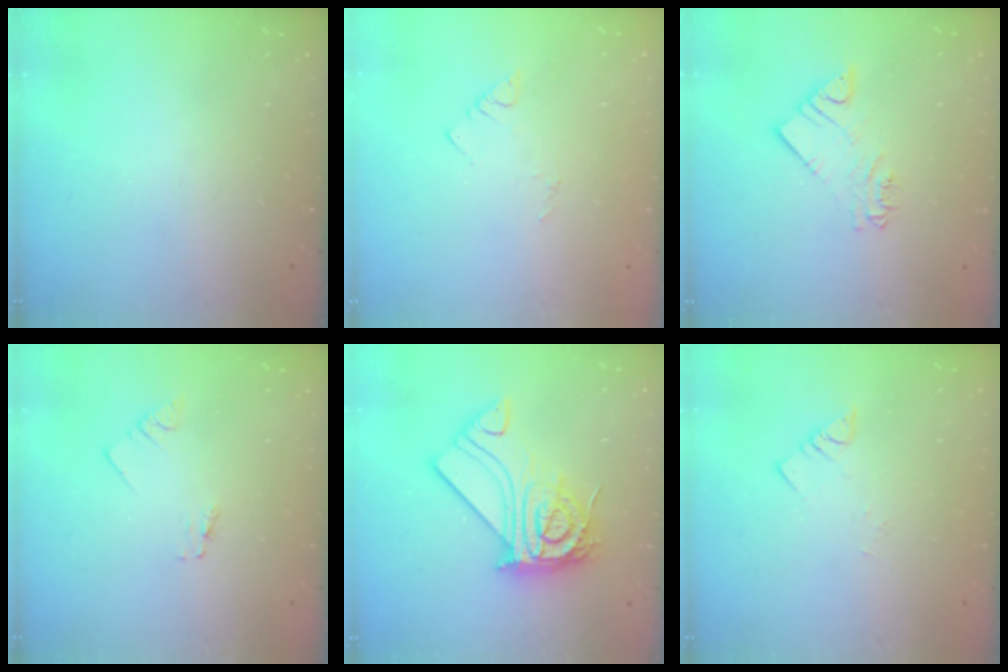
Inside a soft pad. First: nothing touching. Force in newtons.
{"total": 3.7, "press": 3.7, "slide": 0.2}
{"total": 4.0, "press": 4.0, "slide": 0.2}
{"total": 0.0}
{"total": 21.6, "press": 21.6, "slide": 2.0}
{"total": 1.9, "press": 1.9, "slide": 0.1}